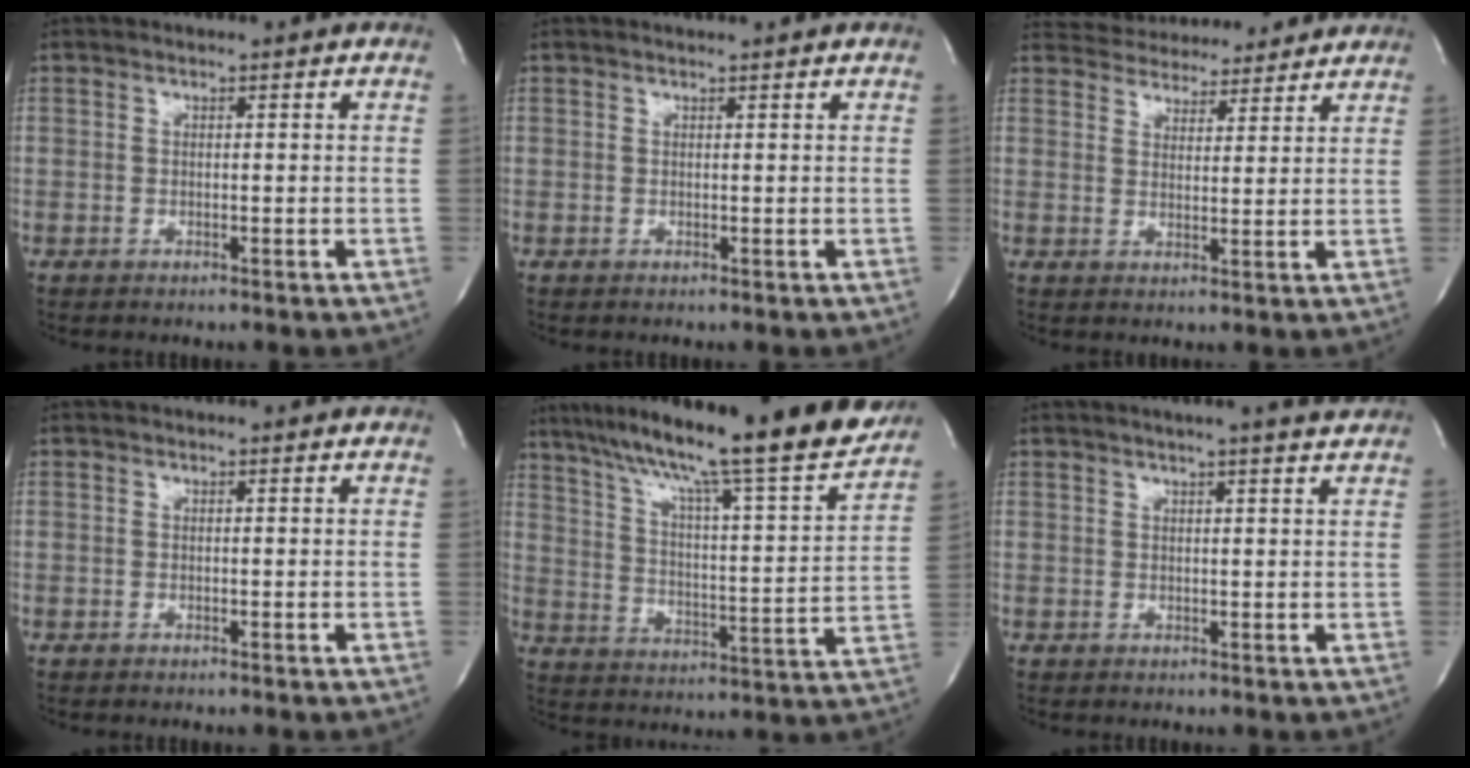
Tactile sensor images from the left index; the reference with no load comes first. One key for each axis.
{"total": 0.8, "fx": 0.7, "fy": -0.3, "fz": 0.3, "tx": -0.008, "ty": -0.003, "tz": 0.016}
{"total": 10.7, "fx": 10.1, "fy": 2.9, "fz": 2.0, "tx": -0.028, "ty": 0.013, "tz": 0.141}
{"total": 0.0}
{"total": 24.1, "fx": 20.5, "fy": 0.9, "fz": 12.6, "tx": -0.215, "ty": -0.035, "tz": 0.290}
{"total": 5.4, "fx": 4.5, "fy": -0.8, "fz": 2.8, "tx": -0.044, "ty": -0.001, "tz": 0.049}